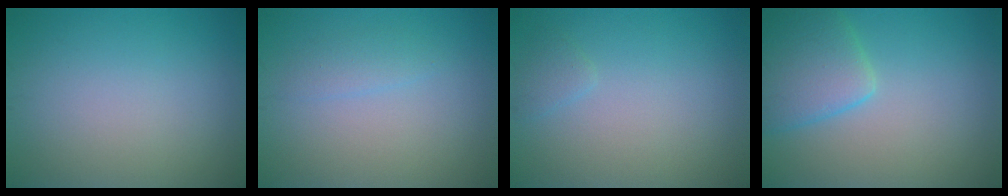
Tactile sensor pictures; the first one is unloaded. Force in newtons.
{"total": 1.2, "press": 1.2, "slide": 0.1}
{"total": 0.9, "press": 0.9, "slide": 0.1}
{"total": 4.6, "press": 4.6, "slide": 0.4}